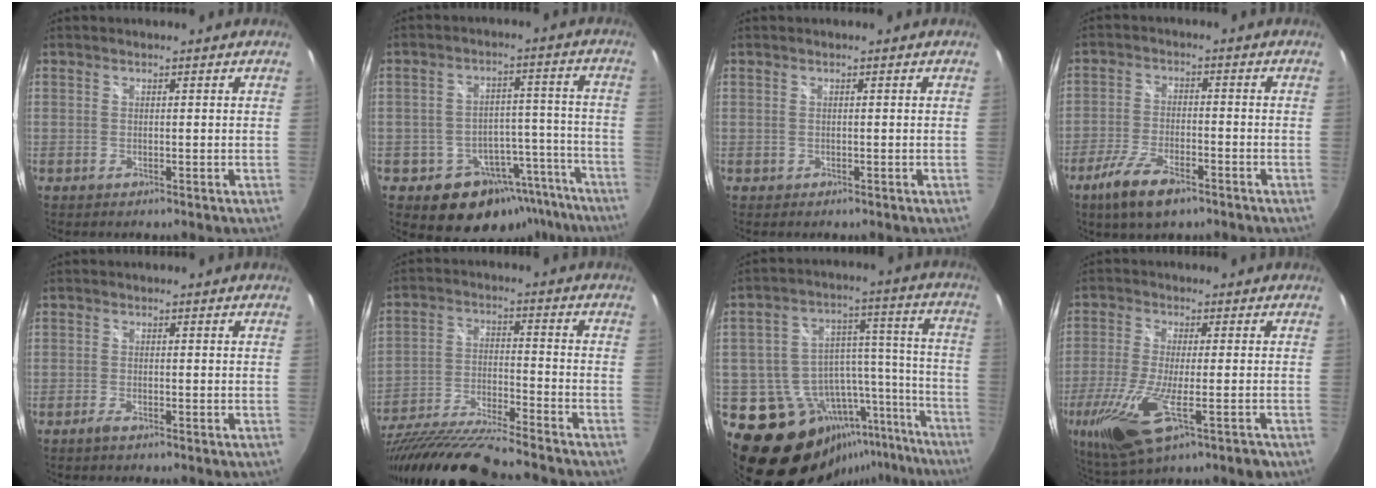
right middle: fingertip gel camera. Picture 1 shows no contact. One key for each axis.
{"total": 15.4, "fx": -10.7, "fy": 10.0, "fz": 4.8, "tx": -0.081, "ty": 0.053, "tz": -0.114}
{"total": 0.0}
{"total": 9.2, "fx": -6.0, "fy": 3.0, "fz": 6.2, "tx": -0.147, "ty": -0.019, "tz": -0.113}
{"total": 1.8, "fx": -1.3, "fy": 0.5, "fz": 1.1, "tx": -0.027, "ty": -0.004, "tz": -0.025}
{"total": 21.0, "fx": -18.0, "fy": 1.9, "fz": 10.7, "tx": -0.214, "ty": -0.058, "tz": -0.311}
{"total": 20.8, "fx": -13.0, "fy": 13.5, "fz": 9.2, "tx": -0.146, "ty": 0.060, "tz": -0.155}
{"total": 16.9, "fx": -7.6, "fy": 4.6, "fz": 14.4, "tx": -0.308, "ty": -0.062, "tz": -0.131}